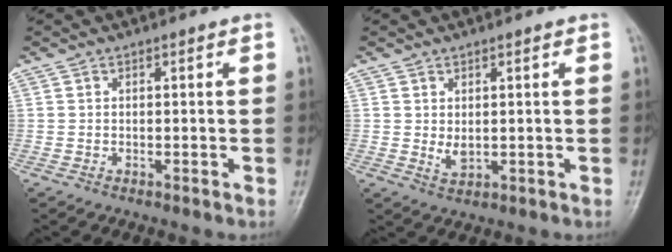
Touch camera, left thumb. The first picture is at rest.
{"total": 3.1, "force": [0.8, 1.7, 2.4], "torque": [-0.038, -0.012, 0.020]}